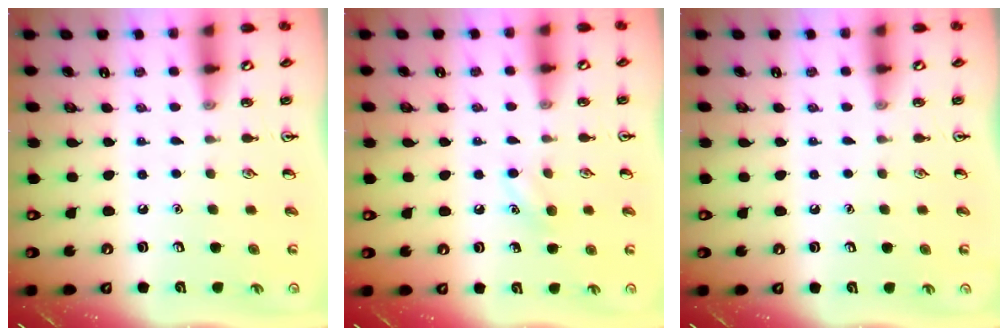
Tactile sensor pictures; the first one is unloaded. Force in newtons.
{"total": 6.2, "press": 5.9, "slide": 1.8}
{"total": 0.0}